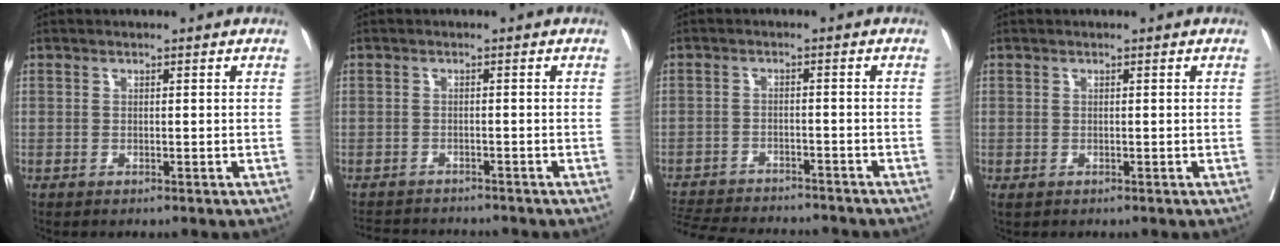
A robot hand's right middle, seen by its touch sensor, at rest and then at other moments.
{"total": 5.2, "force": [-5.0, 1.0, 0.6], "torque": [-0.005, -0.002, -0.076]}
{"total": 13.9, "force": [-12.8, 3.0, 4.5], "torque": [-0.105, -0.009, -0.181]}
{"total": 0.0}